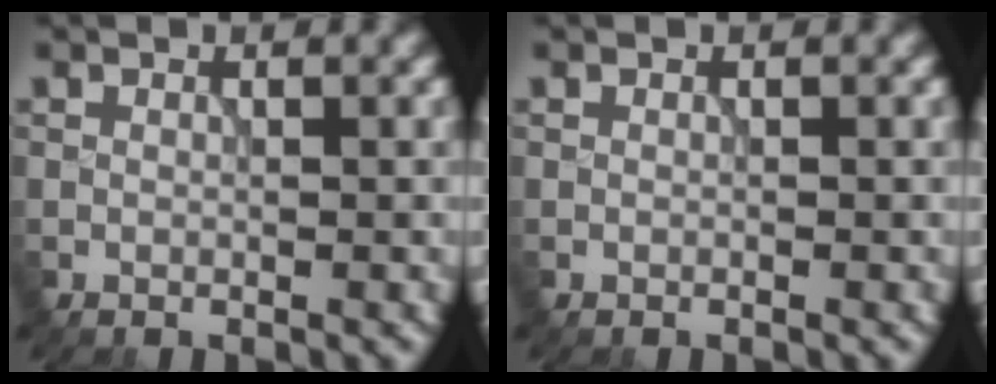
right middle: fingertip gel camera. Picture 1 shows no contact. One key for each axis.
{"total": 0.0}